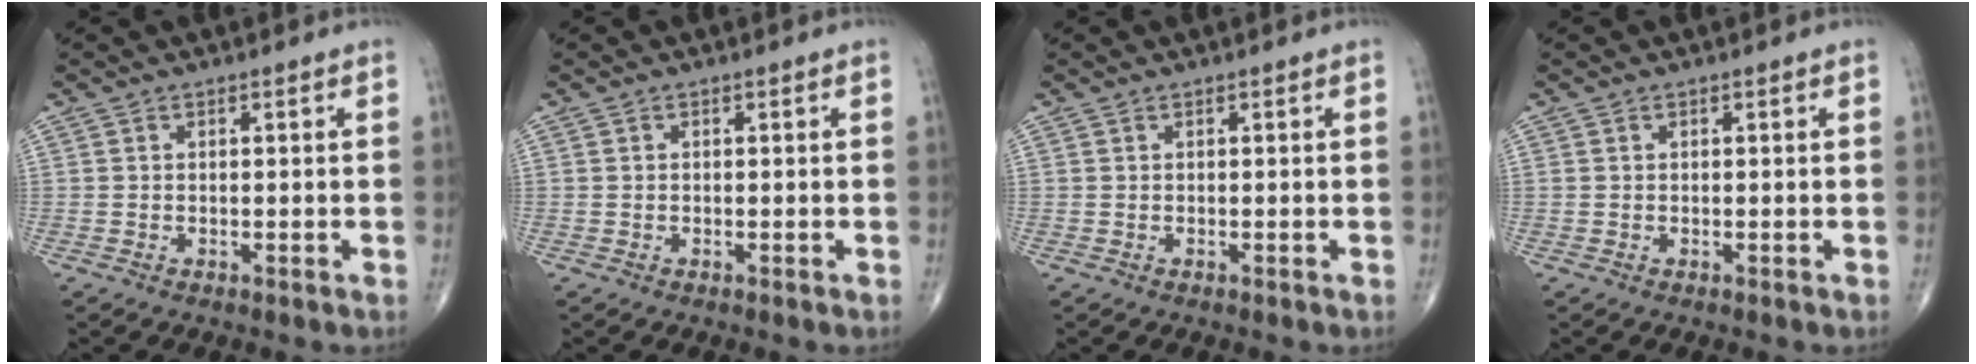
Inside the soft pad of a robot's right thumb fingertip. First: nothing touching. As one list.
[{"total": 0.0}, {"total": 0.0}, {"total": 0.0}]